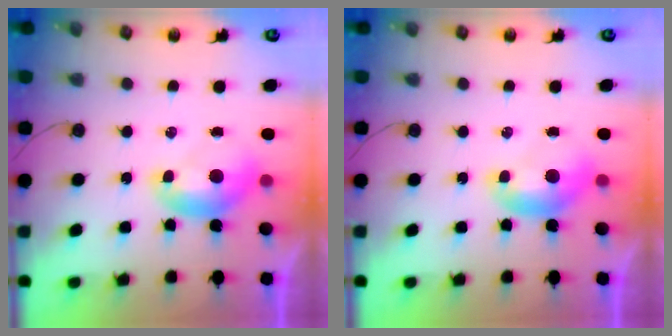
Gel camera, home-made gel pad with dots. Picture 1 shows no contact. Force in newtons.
{"total": 0.0}